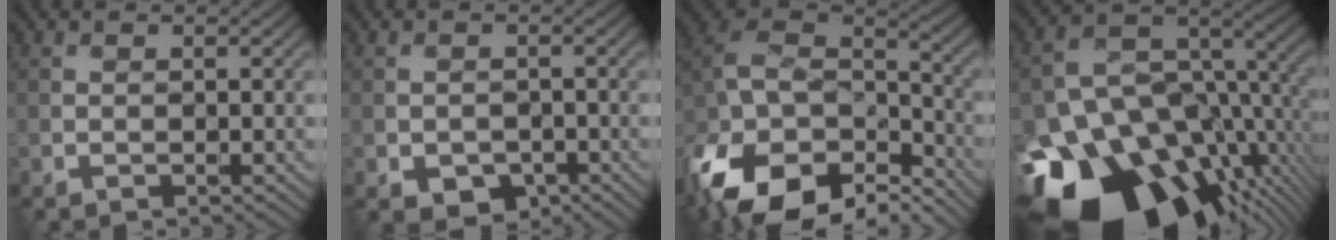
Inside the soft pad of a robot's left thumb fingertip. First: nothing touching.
{"total": 3.7, "force": [-1.9, 2.5, 2.0], "torque": [-0.035, -0.012, -0.029]}
{"total": 18.3, "force": [-12.3, 10.2, 9.1], "torque": [-0.240, -0.047, -0.190]}
{"total": 20.2, "force": [-9.9, 13.1, 11.8], "torque": [-0.227, -0.044, -0.124]}